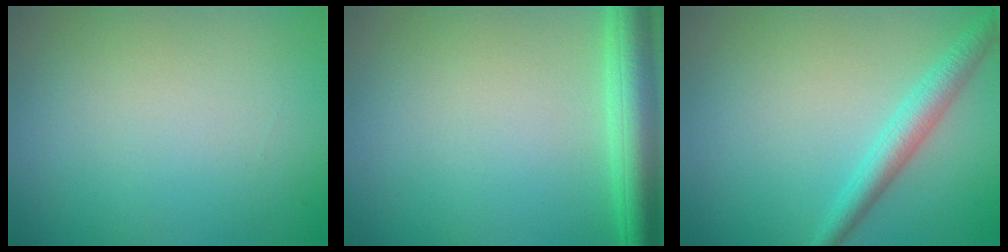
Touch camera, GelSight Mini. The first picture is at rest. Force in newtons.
{"total": 4.8, "press": 4.8, "slide": 0.3}
{"total": 3.1, "press": 3.1, "slide": 0.1}